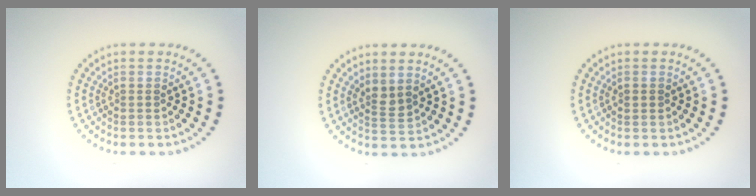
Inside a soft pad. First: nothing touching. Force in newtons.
{"total": 1.5, "press": 1.2, "slide": 0.9}
{"total": 0.9, "press": 0.9, "slide": 0.1}